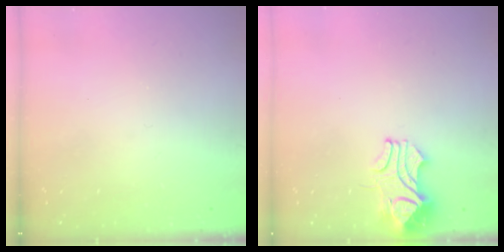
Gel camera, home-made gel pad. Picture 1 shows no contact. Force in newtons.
{"total": 2.4, "press": 2.2, "slide": 0.8}